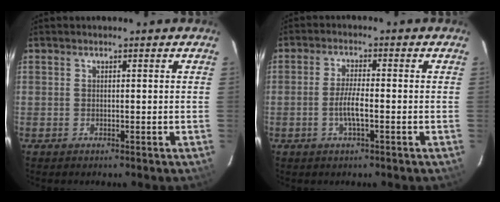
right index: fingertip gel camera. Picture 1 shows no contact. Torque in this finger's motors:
{"motor_torque": [0.67, -0.47, 0.35, 0.10]}